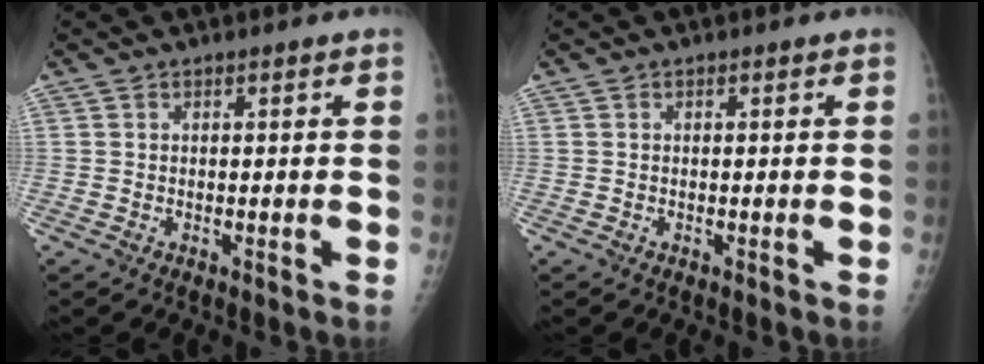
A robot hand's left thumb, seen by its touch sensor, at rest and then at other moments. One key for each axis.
{"total": 0.0}